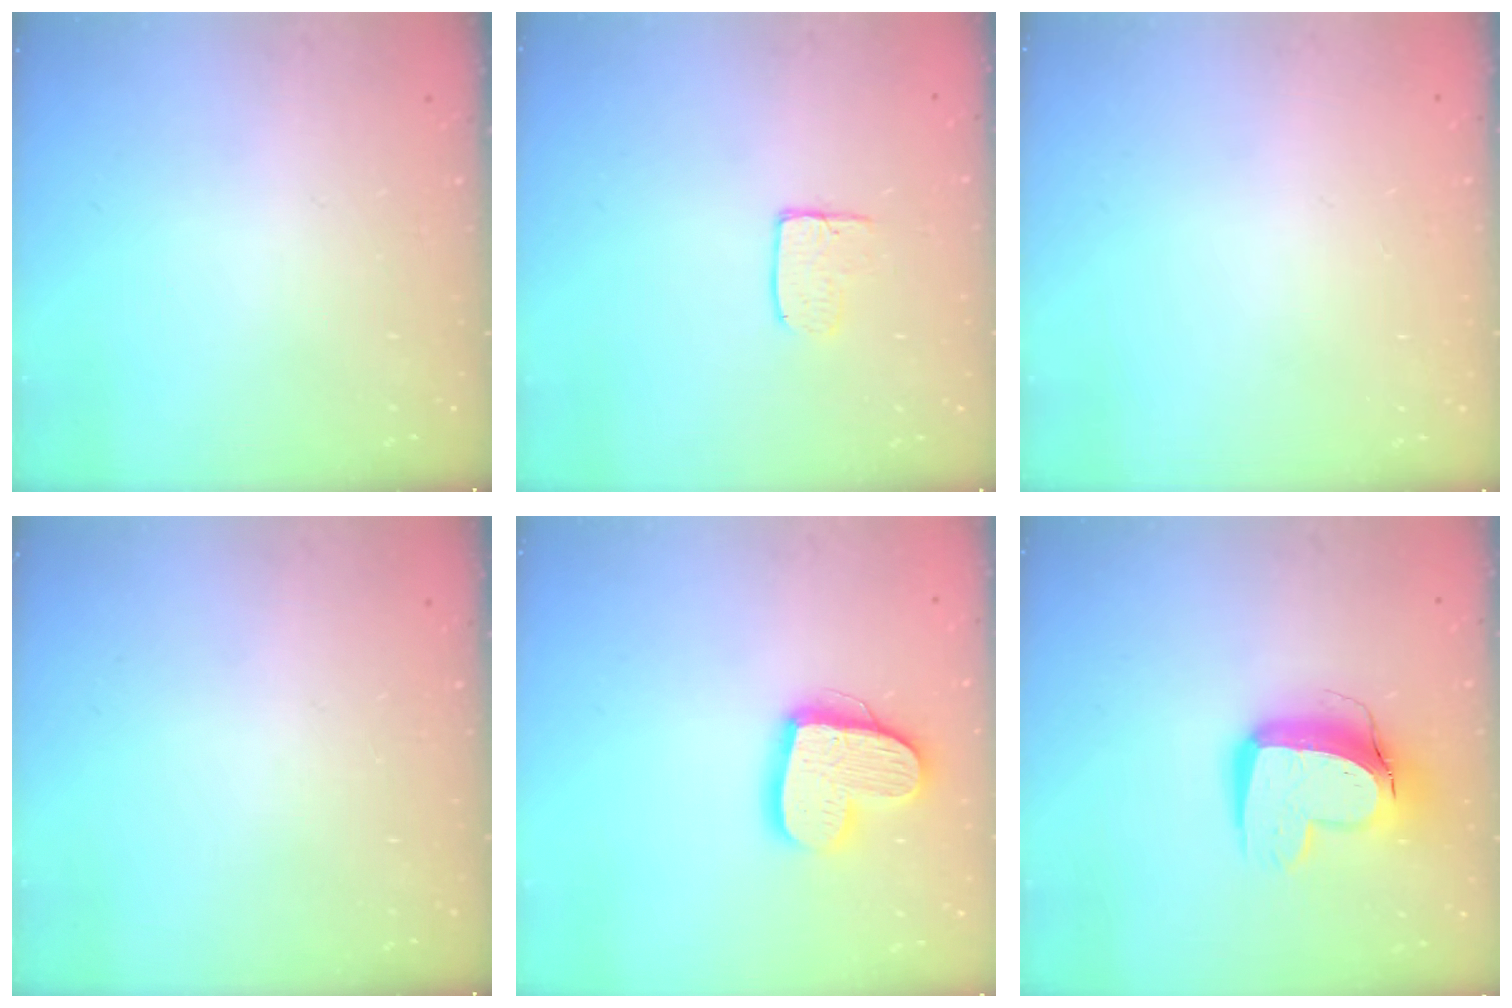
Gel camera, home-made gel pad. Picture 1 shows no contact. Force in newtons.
{"total": 5.2, "press": 5.2, "slide": 0.5}
{"total": 0.0}
{"total": 0.0}
{"total": 16.2, "press": 16.2, "slide": 1.4}
{"total": 14.0, "press": 14.0, "slide": 1.5}